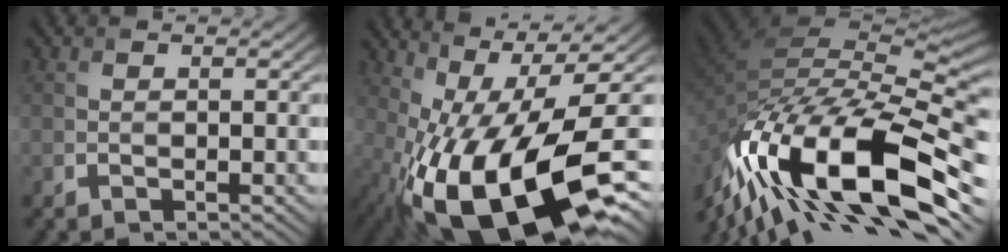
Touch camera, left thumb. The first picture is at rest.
{"total": 18.4, "force": [-6.3, 6.3, 16.1], "torque": [-0.285, -0.017, -0.111]}
{"total": 17.7, "force": [-8.4, 7.2, 13.8], "torque": [-0.283, -0.004, -0.146]}